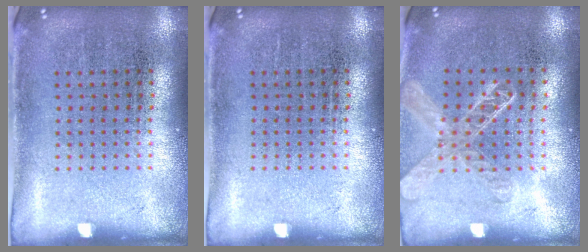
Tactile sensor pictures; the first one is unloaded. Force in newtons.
{"total": 0.0}
{"total": 1.4, "press": 1.3, "slide": 0.5}